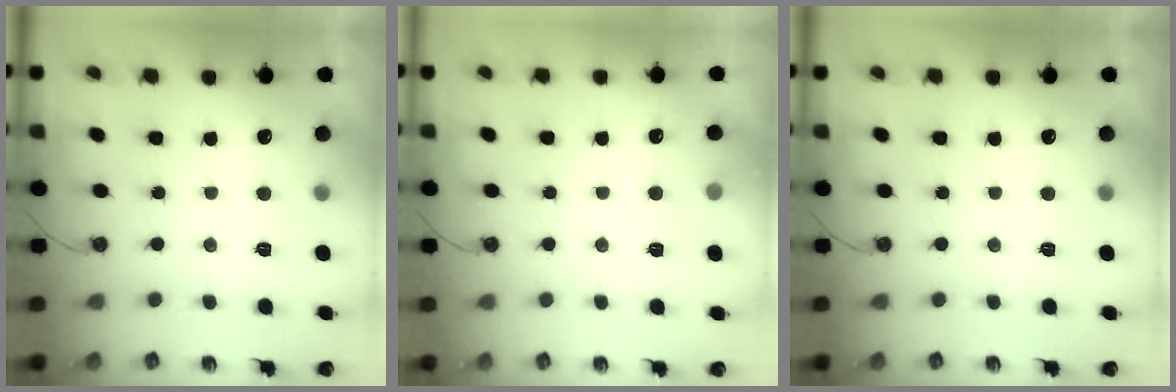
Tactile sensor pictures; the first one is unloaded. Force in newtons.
{"total": 3.8, "press": 3.8, "slide": 0.7}
{"total": 0.0}